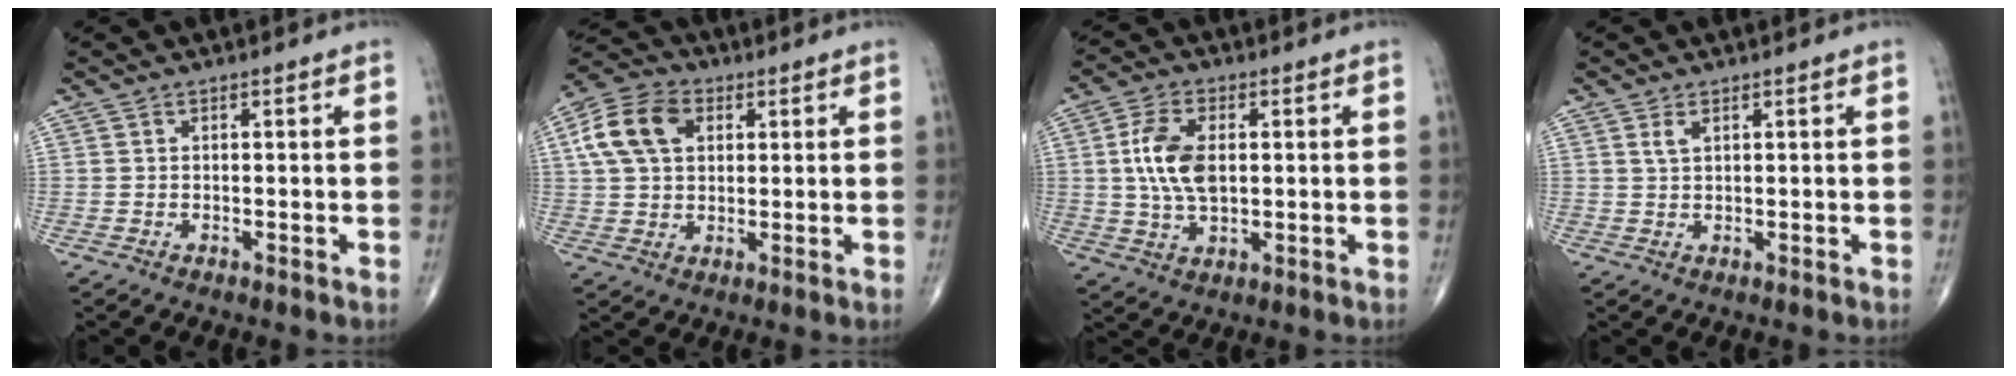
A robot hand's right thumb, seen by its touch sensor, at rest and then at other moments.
{"total": 11.3, "force": [3.3, 7.8, 7.5], "torque": [-0.134, 0.014, 0.054]}
{"total": 9.7, "force": [1.2, 5.3, 8.0], "torque": [-0.158, 0.000, 0.025]}
{"total": 1.6, "force": [0.9, 0.7, 1.2], "torque": [-0.027, 0.003, 0.022]}